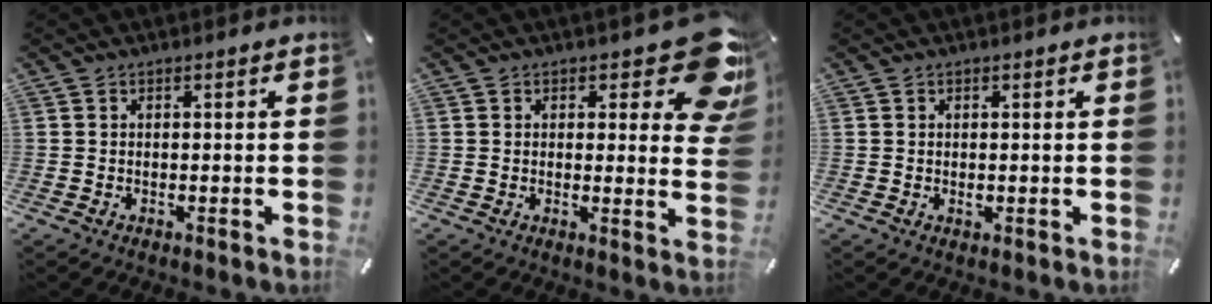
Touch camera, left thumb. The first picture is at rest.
{"total": 11.9, "force": [6.5, 5.2, 8.5], "torque": [-0.089, -0.050, 0.111]}
{"total": 0.8, "force": [0.1, 0.7, 0.5], "torque": [-0.002, -0.002, -0.001]}